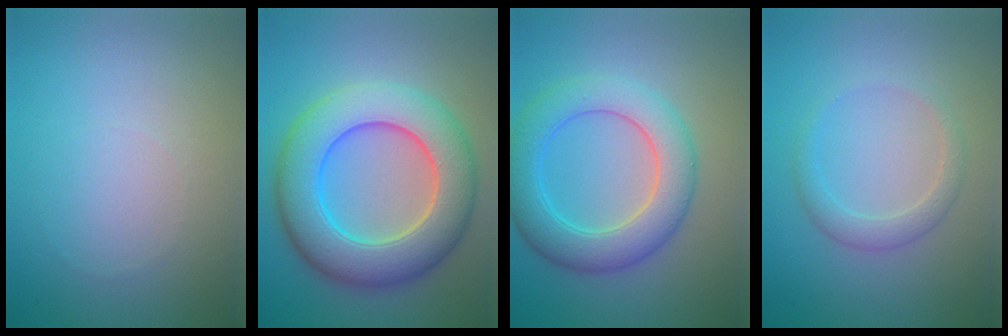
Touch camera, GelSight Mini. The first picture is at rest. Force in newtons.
{"total": 10.5, "press": 10.5, "slide": 0.3}
{"total": 6.5, "press": 6.5, "slide": 0.1}
{"total": 2.1, "press": 2.1, "slide": 0.2}